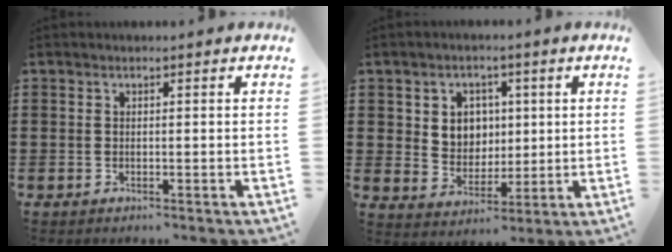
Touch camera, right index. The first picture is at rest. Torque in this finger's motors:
{"motor_torque": [0.83, 0.64, 0.43, 0.05]}